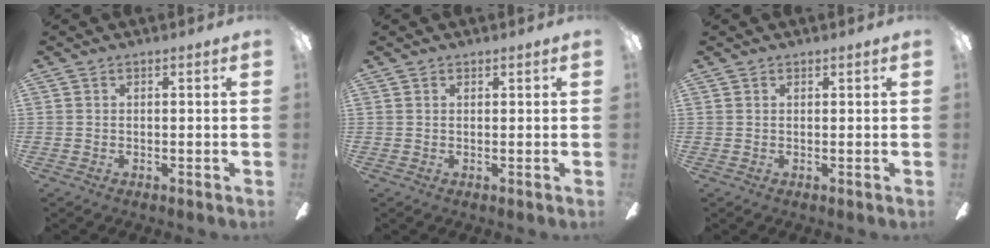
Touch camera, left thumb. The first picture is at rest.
{"total": 0.7, "force": [0.6, 0.3, 0.0], "torque": [0.000, 0.001, 0.012]}
{"total": 0.5, "force": [0.5, 0.2, 0.0], "torque": [0.001, 0.000, 0.009]}